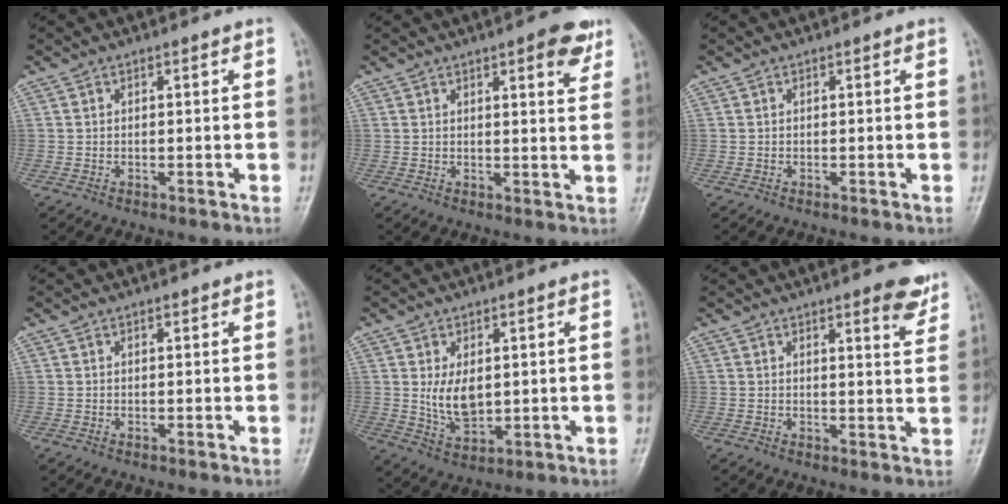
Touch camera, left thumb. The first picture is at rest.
{"total": 6.2, "force": [3.5, 1.8, 4.8], "torque": [-0.045, -0.014, 0.039]}
{"total": 0.0}
{"total": 0.6, "force": [0.4, 0.2, 0.3], "torque": [-0.007, -0.003, 0.006]}
{"total": 6.6, "force": [1.1, 4.0, 5.2], "torque": [-0.078, -0.015, 0.032]}
{"total": 6.0, "force": [4.0, 1.5, 4.2], "torque": [-0.035, -0.022, 0.046]}